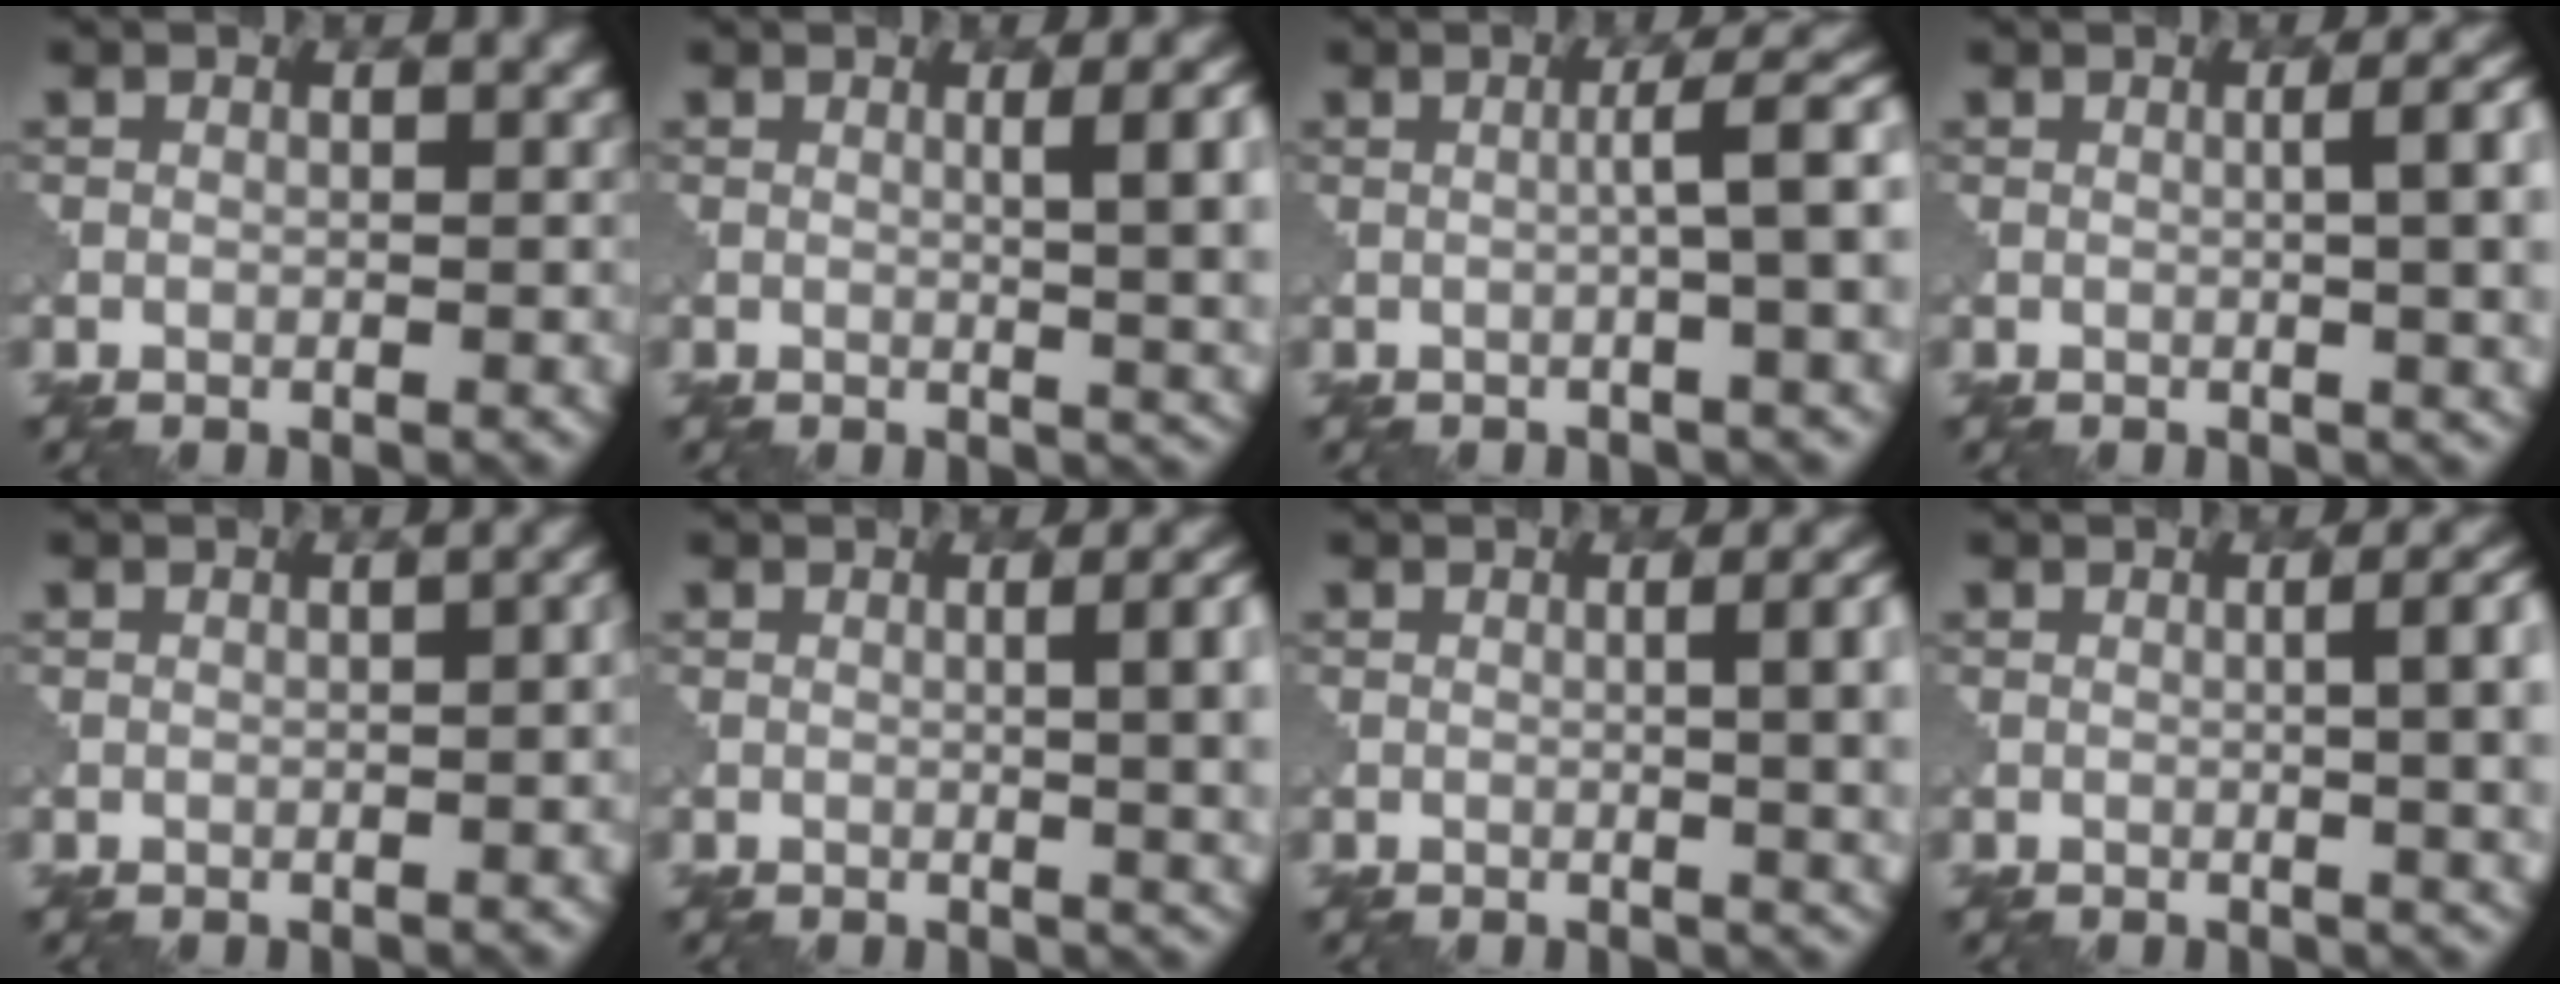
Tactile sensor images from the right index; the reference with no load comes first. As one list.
[{"total": 7.2, "force": [1.0, 2.7, 6.7], "torque": [-0.050, 0.004, 0.017]}, {"total": 6.4, "force": [0.4, 1.5, 6.2], "torque": [-0.076, 0.013, 0.004]}, {"total": 7.9, "force": [0.4, 3.4, 7.1], "torque": [-0.041, 0.018, 0.003]}, {"total": 2.5, "force": [-0.5, 1.1, 2.2], "torque": [-0.014, 0.007, 0.002]}, {"total": 7.4, "force": [0.5, 3.2, 6.6], "torque": [-0.038, 0.011, 0.008]}, {"total": 7.2, "force": [0.3, 3.1, 6.5], "torque": [-0.040, 0.009, 0.006]}, {"total": 8.2, "force": [0.4, 3.7, 7.2], "torque": [-0.037, 0.016, 0.004]}]